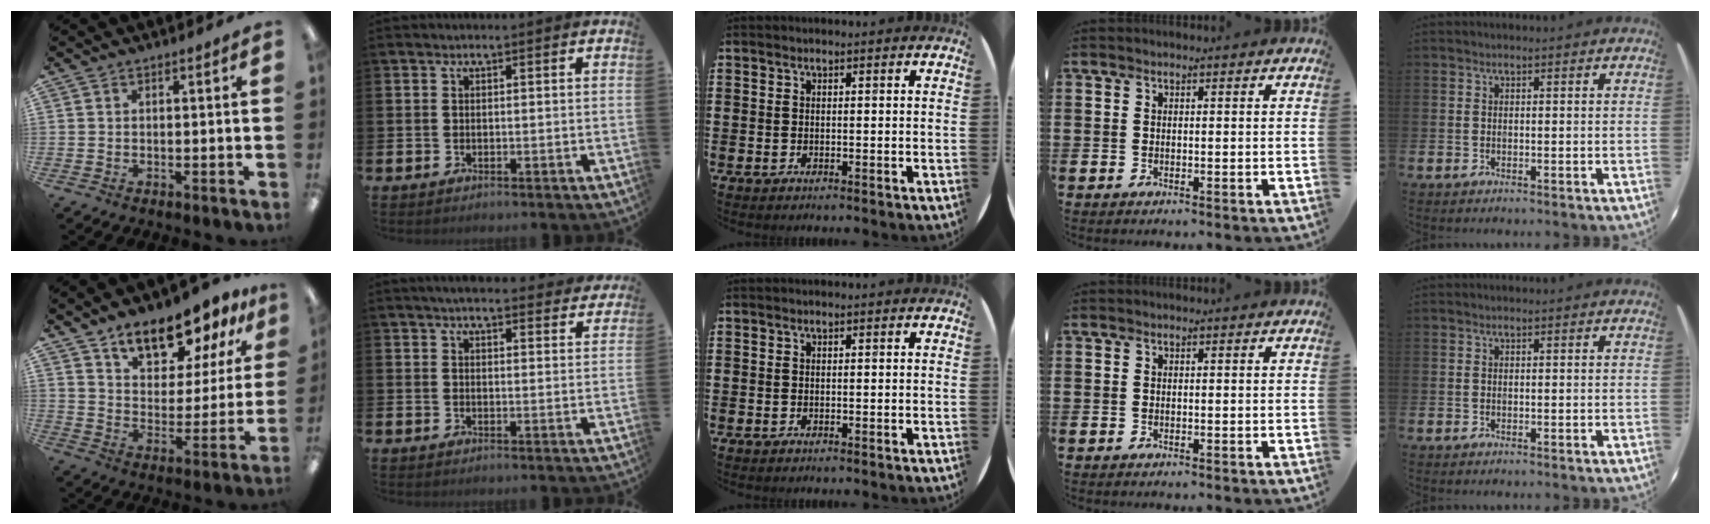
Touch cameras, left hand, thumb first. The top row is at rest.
{"thumb": {"total": 13.8, "force": [11.1, 5.7, 6.0], "torque": [-0.087, -0.071, 0.195]}, "index": {"total": 4.4, "force": [4.2, 0.6, 1.1], "torque": [-0.019, -0.019, 0.074]}}